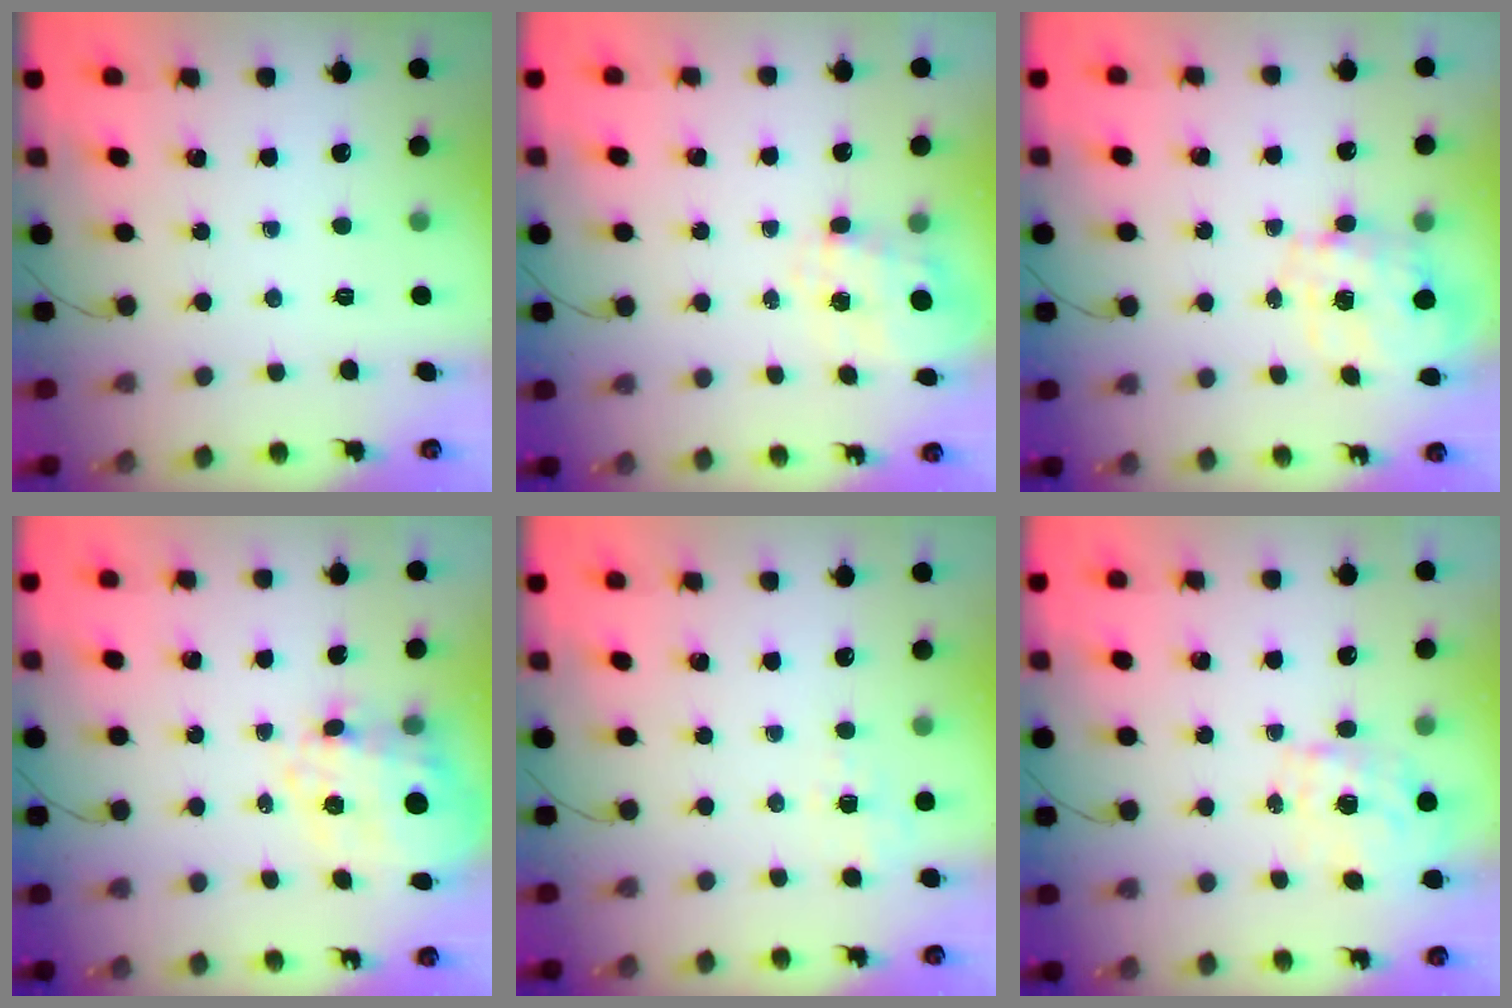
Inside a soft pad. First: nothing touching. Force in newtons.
{"total": 7.1, "press": 7.0, "slide": 0.8}
{"total": 8.8, "press": 8.7, "slide": 0.7}
{"total": 12.4, "press": 12.2, "slide": 2.6}
{"total": 1.9, "press": 1.1, "slide": 1.6}
{"total": 0.9, "press": 0.7, "slide": 0.6}